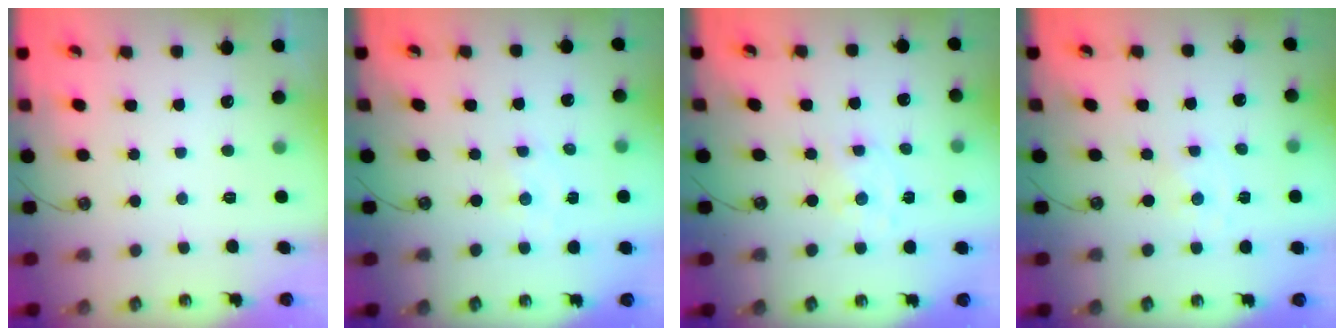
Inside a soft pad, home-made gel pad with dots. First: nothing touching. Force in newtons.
{"total": 1.8, "press": 1.7, "slide": 0.3}
{"total": 1.4, "press": 1.4, "slide": 0.2}
{"total": 0.0}